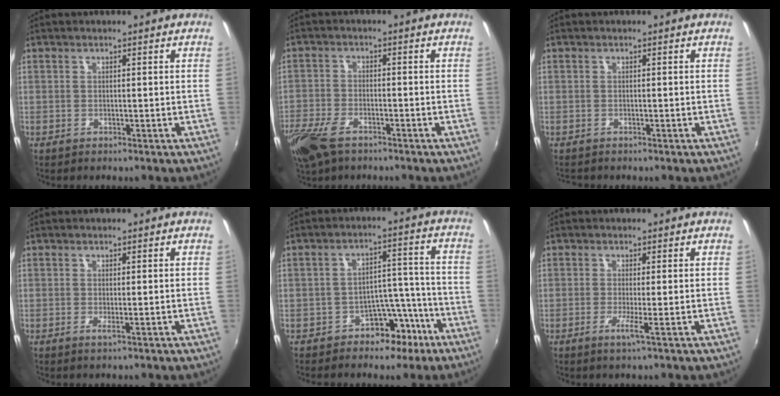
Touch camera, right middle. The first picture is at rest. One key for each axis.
{"total": 9.7, "fx": -6.6, "fy": 4.4, "fz": 5.5, "tx": -0.146, "ty": -0.023, "tz": -0.130}
{"total": 0.8, "fx": -0.7, "fy": 0.4, "fz": 0.2, "tx": -0.007, "ty": 0.000, "tz": -0.010}
{"total": 1.0, "fx": -0.1, "fy": -0.3, "fz": 0.9, "tx": -0.016, "ty": -0.002, "tz": -0.002}
{"total": 7.9, "fx": -5.2, "fy": 5.0, "fz": 3.2, "tx": -0.039, "ty": 0.041, "tz": -0.063}
{"total": 2.2, "fx": -0.7, "fy": -0.8, "fz": 2.0, "tx": -0.043, "ty": -0.007, "tz": -0.017}